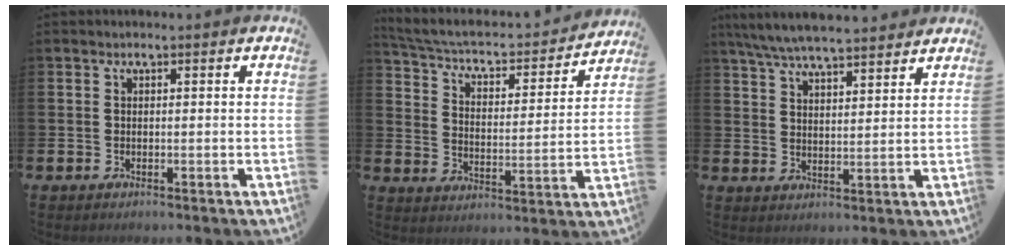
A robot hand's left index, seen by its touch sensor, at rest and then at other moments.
{"total": 5.1, "force": [4.5, 1.7, 1.8], "torque": [-0.062, -0.038, 0.066]}
{"total": 6.8, "force": [6.5, 0.6, 1.9], "torque": [-0.062, -0.026, 0.120]}